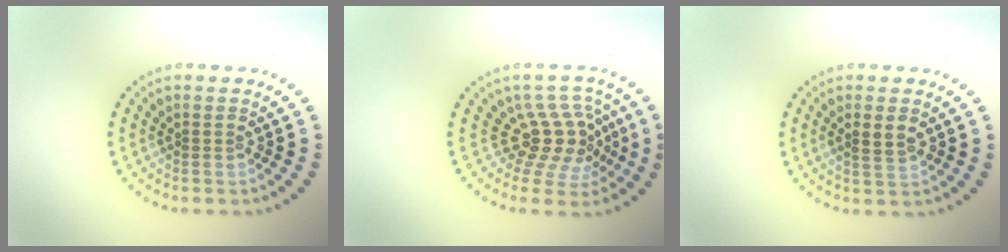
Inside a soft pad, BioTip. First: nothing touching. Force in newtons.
{"total": 4.2, "press": 3.0, "slide": 2.8}
{"total": 1.9, "press": 1.8, "slide": 0.5}